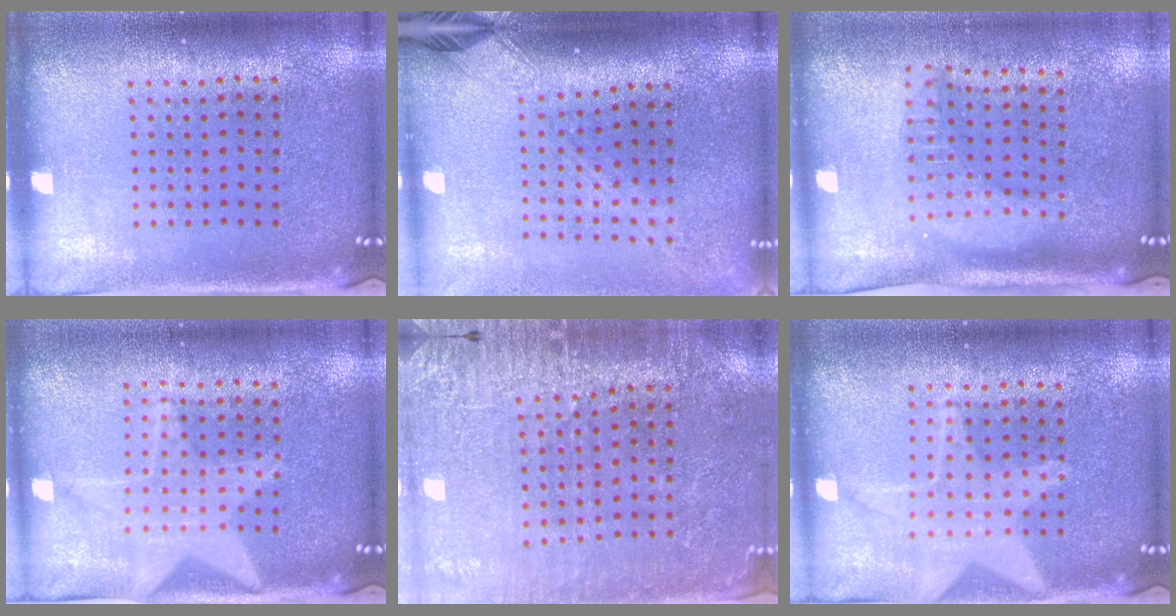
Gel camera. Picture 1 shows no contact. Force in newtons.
{"total": 2.2, "press": 1.6, "slide": 1.5}
{"total": 1.9, "press": 1.5, "slide": 1.1}
{"total": 1.4, "press": 1.4, "slide": 0.2}
{"total": 3.0, "press": 3.0, "slide": 0.6}
{"total": 1.2, "press": 1.2, "slide": 0.3}